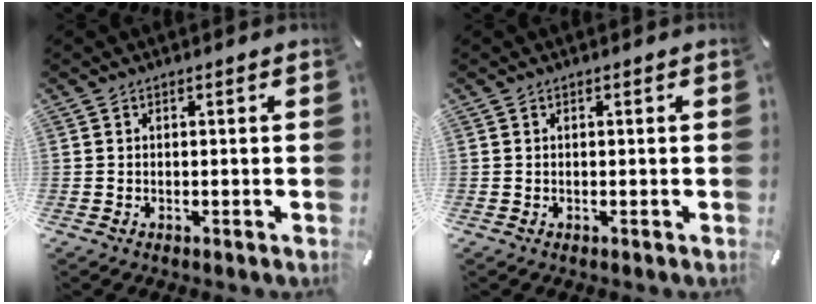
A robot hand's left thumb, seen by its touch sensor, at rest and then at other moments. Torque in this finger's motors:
{"motor_torque": [-0.04, -0.02, -0.01, 0.03, 0.00]}